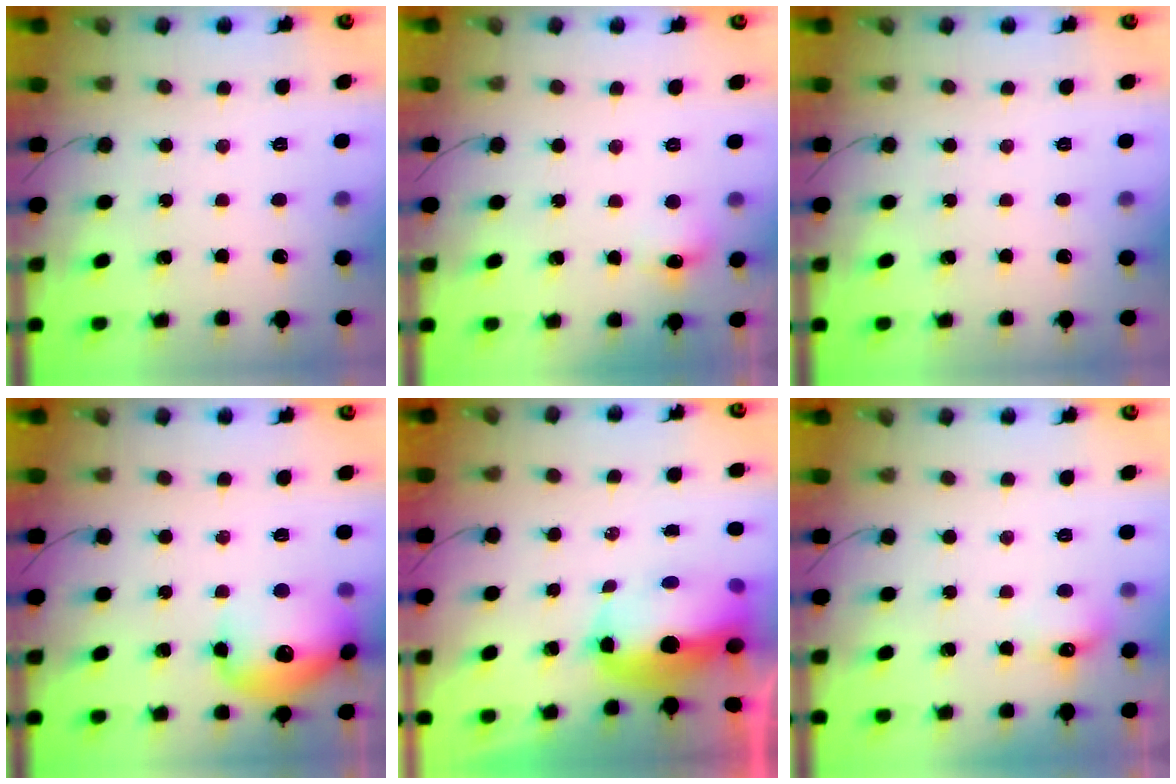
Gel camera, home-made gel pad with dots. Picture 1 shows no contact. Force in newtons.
{"total": 6.5, "press": 6.3, "slide": 1.5}
{"total": 0.0}
{"total": 16.2, "press": 16.1, "slide": 1.8}
{"total": 9.8, "press": 9.6, "slide": 2.1}
{"total": 5.6, "press": 5.5, "slide": 1.4}